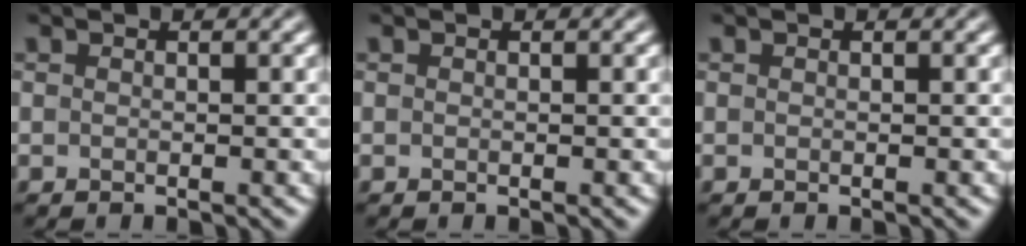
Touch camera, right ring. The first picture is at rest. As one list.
[{"total": 0.0}, {"total": 0.0}]